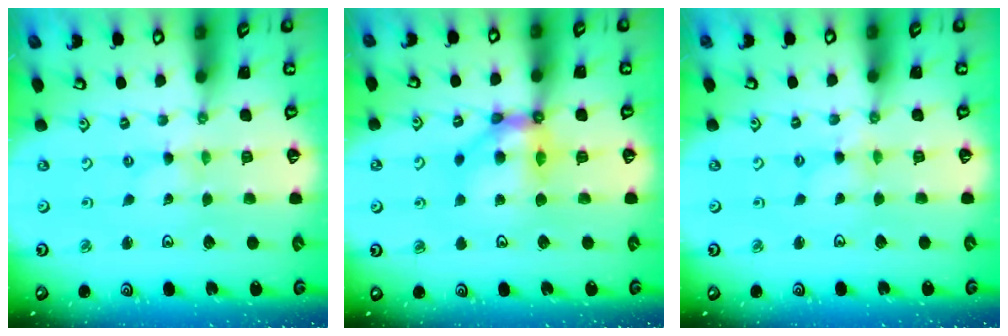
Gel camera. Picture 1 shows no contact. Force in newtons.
{"total": 9.7, "press": 9.7, "slide": 1.0}
{"total": 1.9, "press": 1.9, "slide": 0.3}